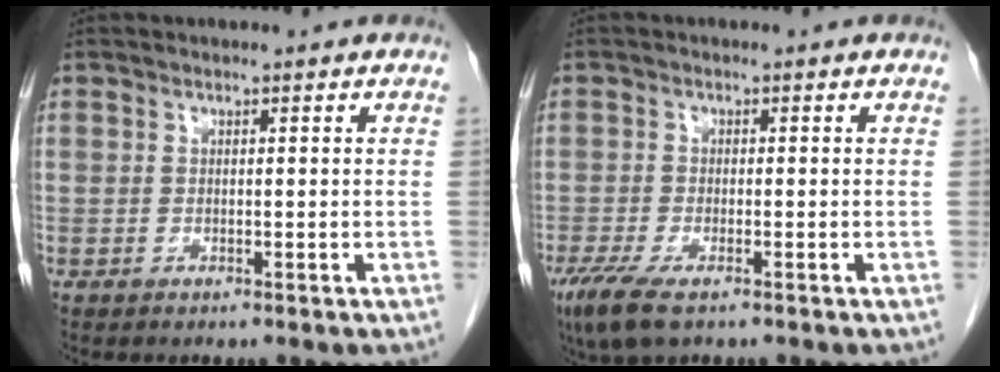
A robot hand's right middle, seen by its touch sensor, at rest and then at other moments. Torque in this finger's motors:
{"motor_torque": [1.30, -0.84, 0.35, 0.10]}